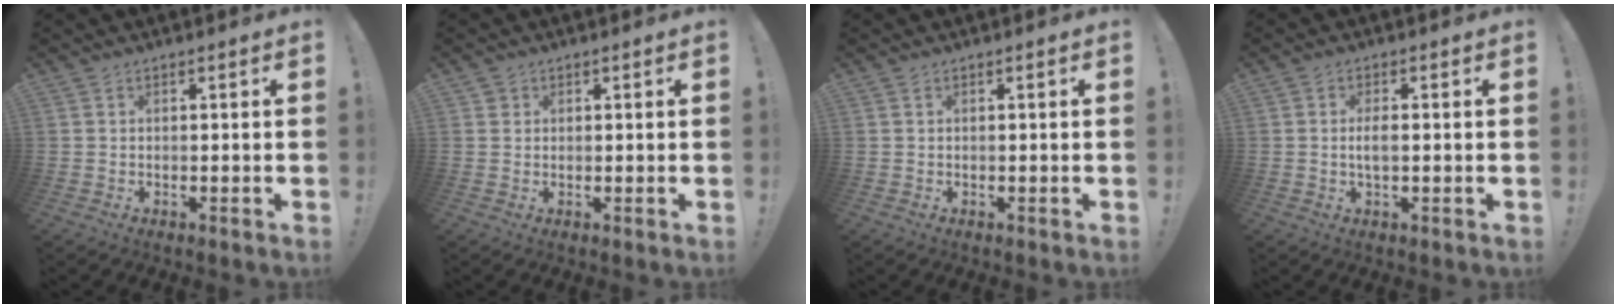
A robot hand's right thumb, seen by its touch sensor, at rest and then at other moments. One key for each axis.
{"total": 1.5, "fx": 0.8, "fy": 1.2, "fz": 0.2, "tx": -0.002, "ty": 0.001, "tz": 0.014}
{"total": 0.0}
{"total": 3.2, "fx": -0.4, "fy": 1.0, "fz": 3.0, "tx": -0.056, "ty": -0.001, "tz": -0.010}